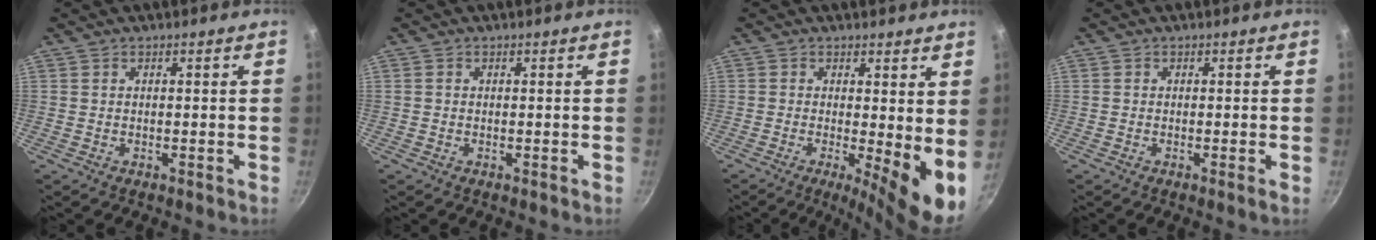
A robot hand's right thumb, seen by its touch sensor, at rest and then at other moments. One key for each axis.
{"total": 0.0}
{"total": 8.8, "fx": -0.3, "fy": 2.4, "fz": 8.4, "tx": -0.104, "ty": -0.019, "tz": -0.004}
{"total": 0.6, "fx": -0.2, "fy": -0.1, "fz": 0.6, "tx": -0.011, "ty": -0.003, "tz": -0.008}